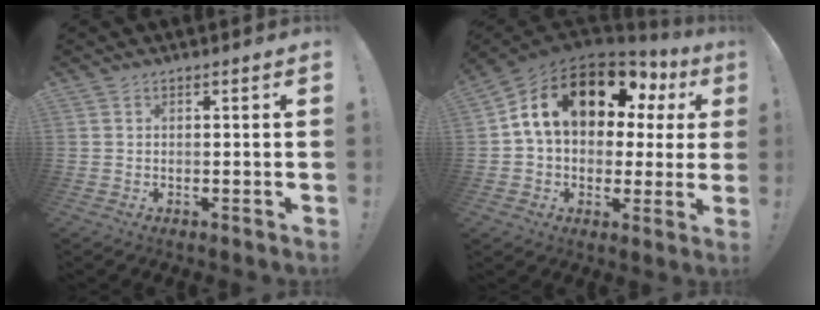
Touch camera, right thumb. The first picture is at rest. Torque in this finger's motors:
{"motor_torque": [2.17, 2.83, 0.51, 0.08, 0.50]}